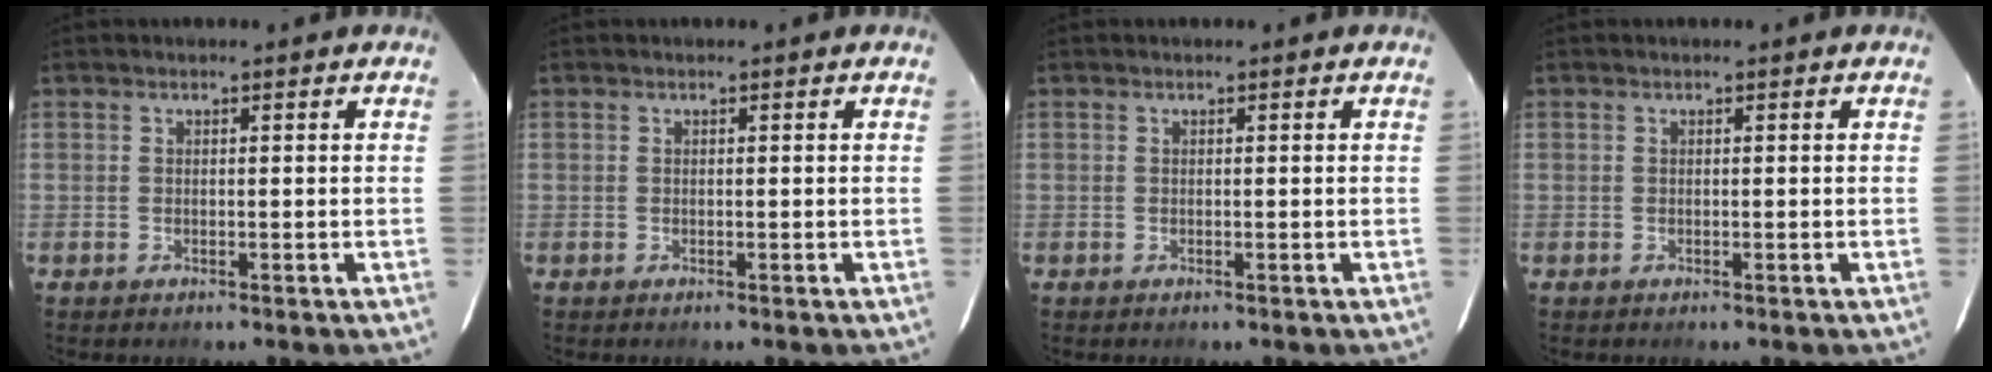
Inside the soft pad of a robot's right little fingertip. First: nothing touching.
{"total": 0.0}
{"total": 0.0}
{"total": 0.0}